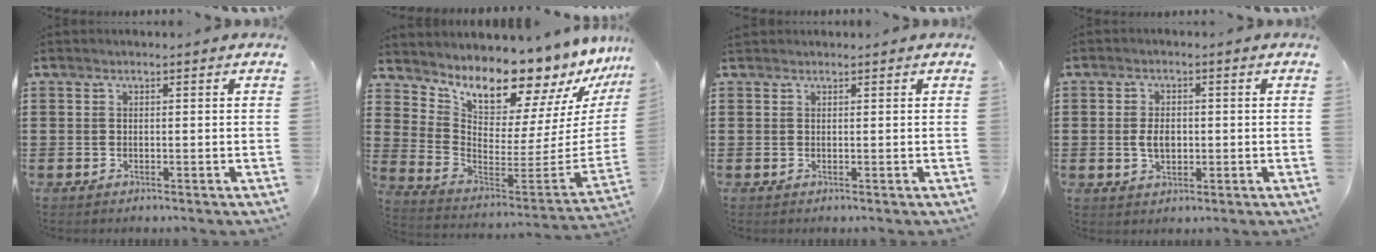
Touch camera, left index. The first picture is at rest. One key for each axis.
{"total": 10.9, "fx": 10.4, "fy": 1.9, "fz": 2.5, "tx": -0.066, "ty": -0.106, "tz": 0.176}
{"total": 0.7, "fx": 0.6, "fy": 0.3, "fz": 0.1, "tx": -0.003, "ty": 0.003, "tz": 0.012}
{"total": 3.6, "fx": 0.0, "fy": 2.2, "fz": 2.9, "tx": -0.057, "ty": 0.001, "tz": -0.005}